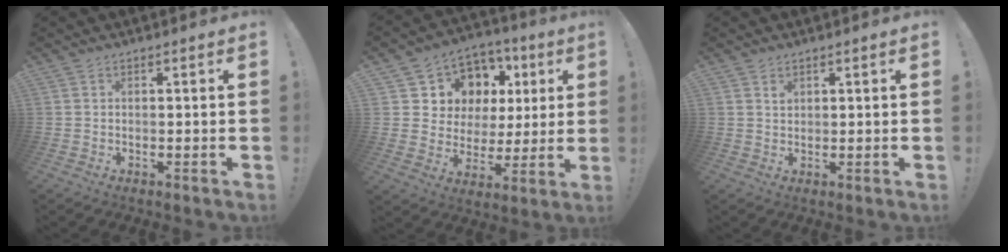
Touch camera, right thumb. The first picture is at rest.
{"total": 10.3, "force": [4.8, 8.8, 2.3], "torque": [-0.047, -0.041, 0.114]}
{"total": 1.3, "force": [0.9, 0.8, 0.3], "torque": [0.007, -0.006, 0.016]}